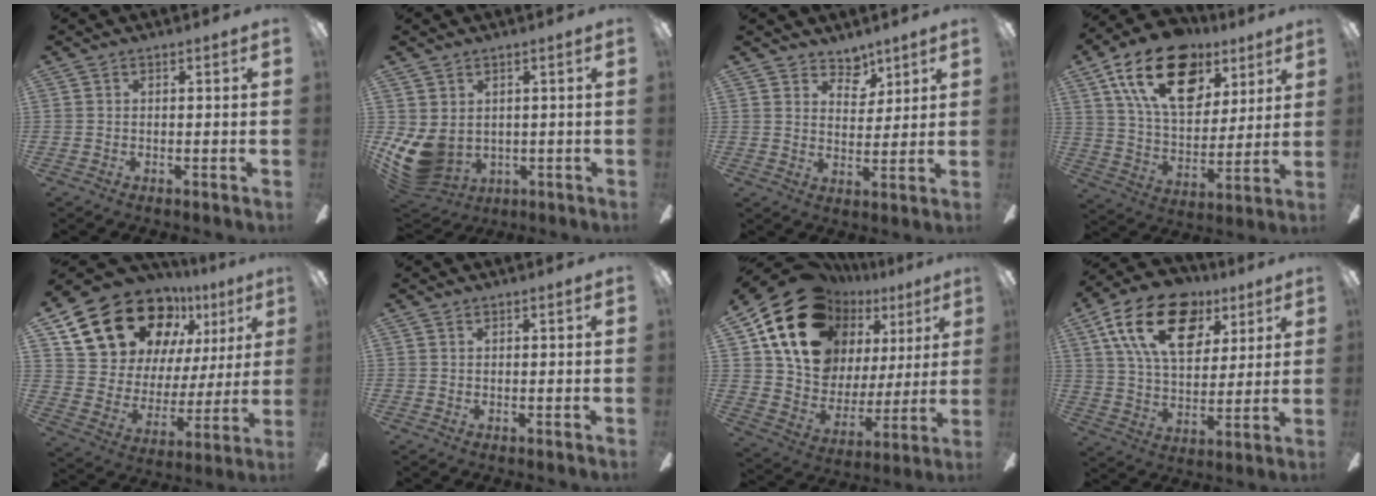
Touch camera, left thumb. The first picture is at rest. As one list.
[{"total": 8.5, "force": [-0.4, 6.6, 5.4], "torque": [-0.141, -0.011, 0.000]}, {"total": 5.7, "force": [4.7, 3.1, 0.8], "torque": [-0.011, -0.027, 0.085]}, {"total": 23.0, "force": [11.9, 13.6, 14.2], "torque": [-0.233, -0.041, 0.209]}, {"total": 22.0, "force": [14.0, 13.2, 10.5], "torque": [-0.184, -0.076, 0.268]}, {"total": 0.5, "force": [0.5, 0.2, 0.1], "torque": [-0.002, 0.001, 0.009]}, {"total": 22.8, "force": [14.0, 15.0, 10.0], "torque": [-0.185, -0.081, 0.276]}, {"total": 20.9, "force": [10.2, 12.6, 13.2], "torque": [-0.217, -0.024, 0.181]}]